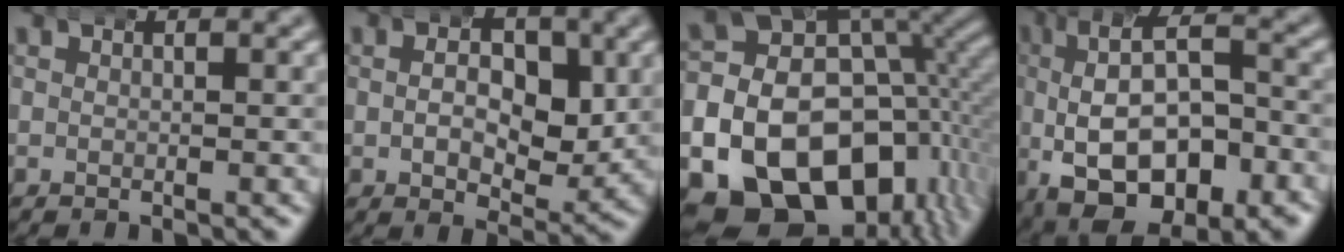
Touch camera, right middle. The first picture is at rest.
{"total": 5.7, "force": [0.3, 3.3, 4.6], "torque": [-0.057, -0.005, -0.002]}
{"total": 22.1, "force": [-5.4, 18.2, 11.4], "torque": [-0.244, -0.084, -0.081]}
{"total": 13.2, "force": [-2.5, 8.5, 9.8], "torque": [-0.181, -0.039, -0.021]}